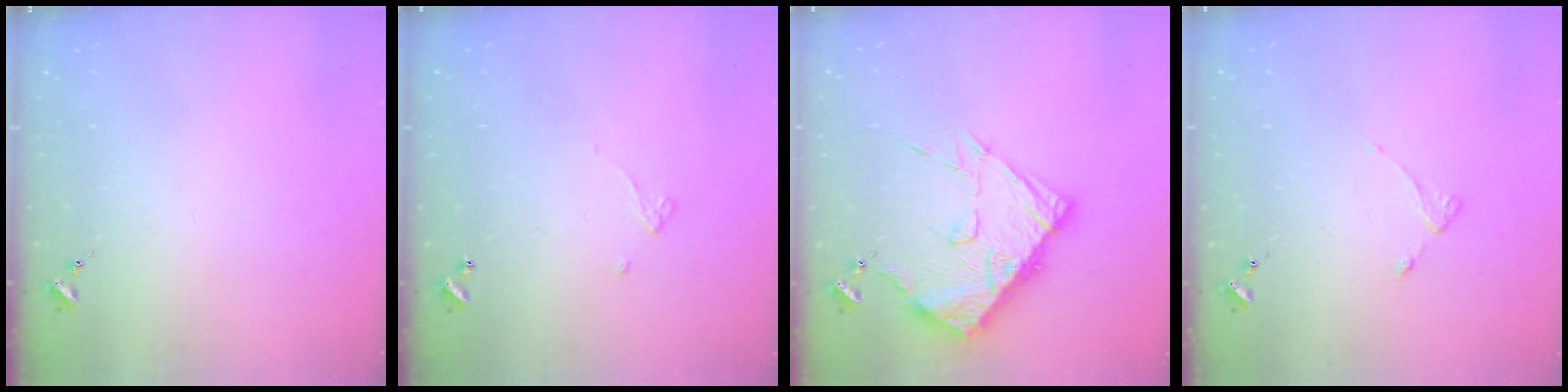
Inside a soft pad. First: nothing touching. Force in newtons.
{"total": 2.6, "press": 2.6, "slide": 0.2}
{"total": 14.4, "press": 14.3, "slide": 1.4}
{"total": 2.7, "press": 2.6, "slide": 0.5}